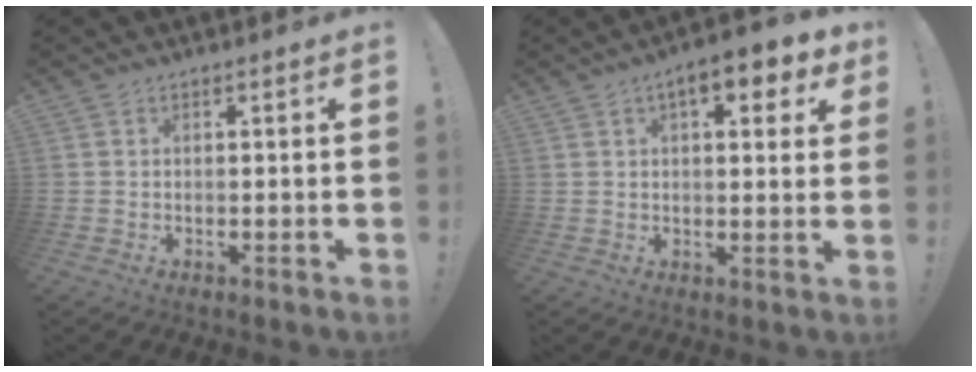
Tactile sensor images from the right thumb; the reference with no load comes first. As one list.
[{"total": 8.2, "force": [3.8, 2.9, 6.6], "torque": [-0.085, -0.013, 0.059]}]